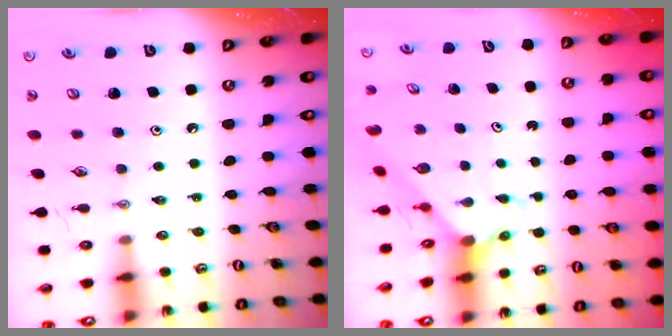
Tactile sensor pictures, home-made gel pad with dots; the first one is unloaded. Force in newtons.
{"total": 2.4, "press": 2.4, "slide": 0.2}